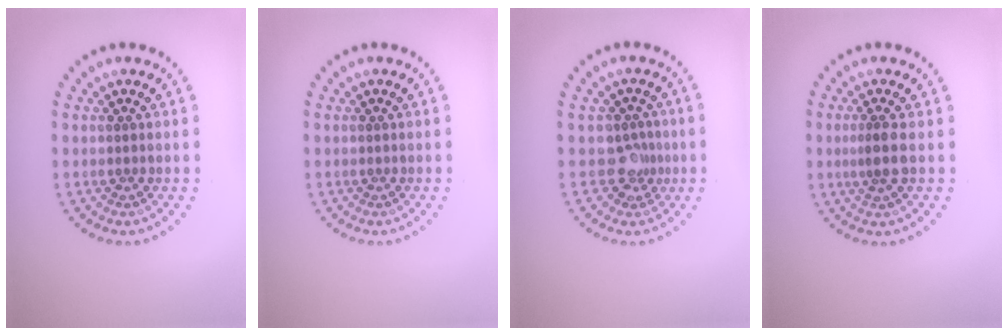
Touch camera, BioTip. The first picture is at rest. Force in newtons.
{"total": 0.0}
{"total": 2.2, "press": 1.6, "slide": 1.5}
{"total": 2.1, "press": 1.6, "slide": 1.3}